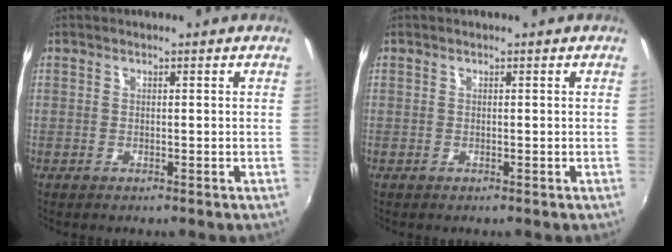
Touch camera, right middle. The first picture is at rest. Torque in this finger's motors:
{"motor_torque": [-0.07, -0.06, -0.01, 0.00]}